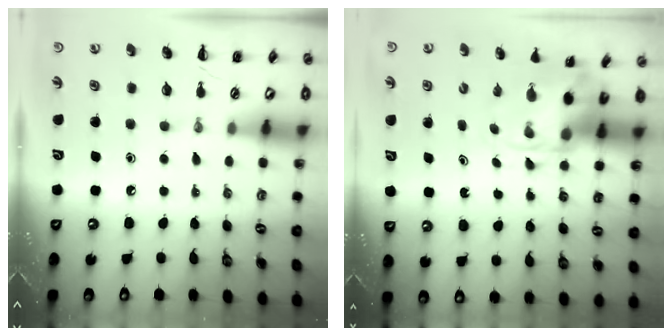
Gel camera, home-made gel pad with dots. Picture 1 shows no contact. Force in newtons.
{"total": 3.8, "press": 3.7, "slide": 0.9}